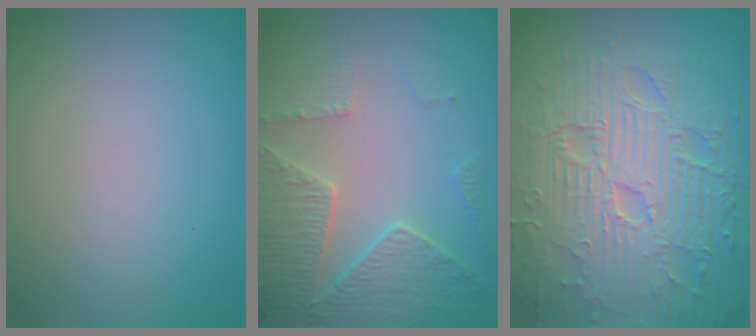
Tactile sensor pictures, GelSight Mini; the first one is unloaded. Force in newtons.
{"total": 5.0, "press": 4.5, "slide": 2.2}
{"total": 11.3, "press": 7.4, "slide": 8.6}